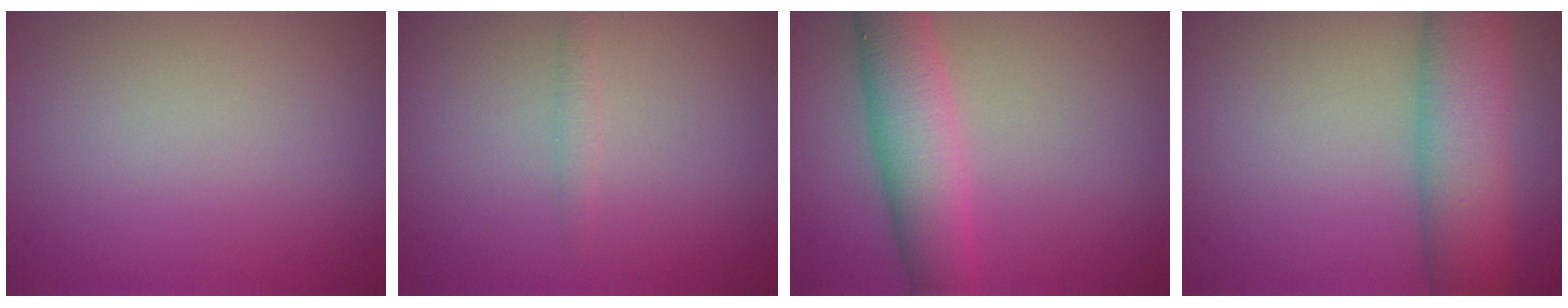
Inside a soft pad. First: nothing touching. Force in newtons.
{"total": 0.8, "press": 0.8, "slide": 0.0}
{"total": 5.6, "press": 5.6, "slide": 0.1}
{"total": 7.6, "press": 7.6, "slide": 0.1}